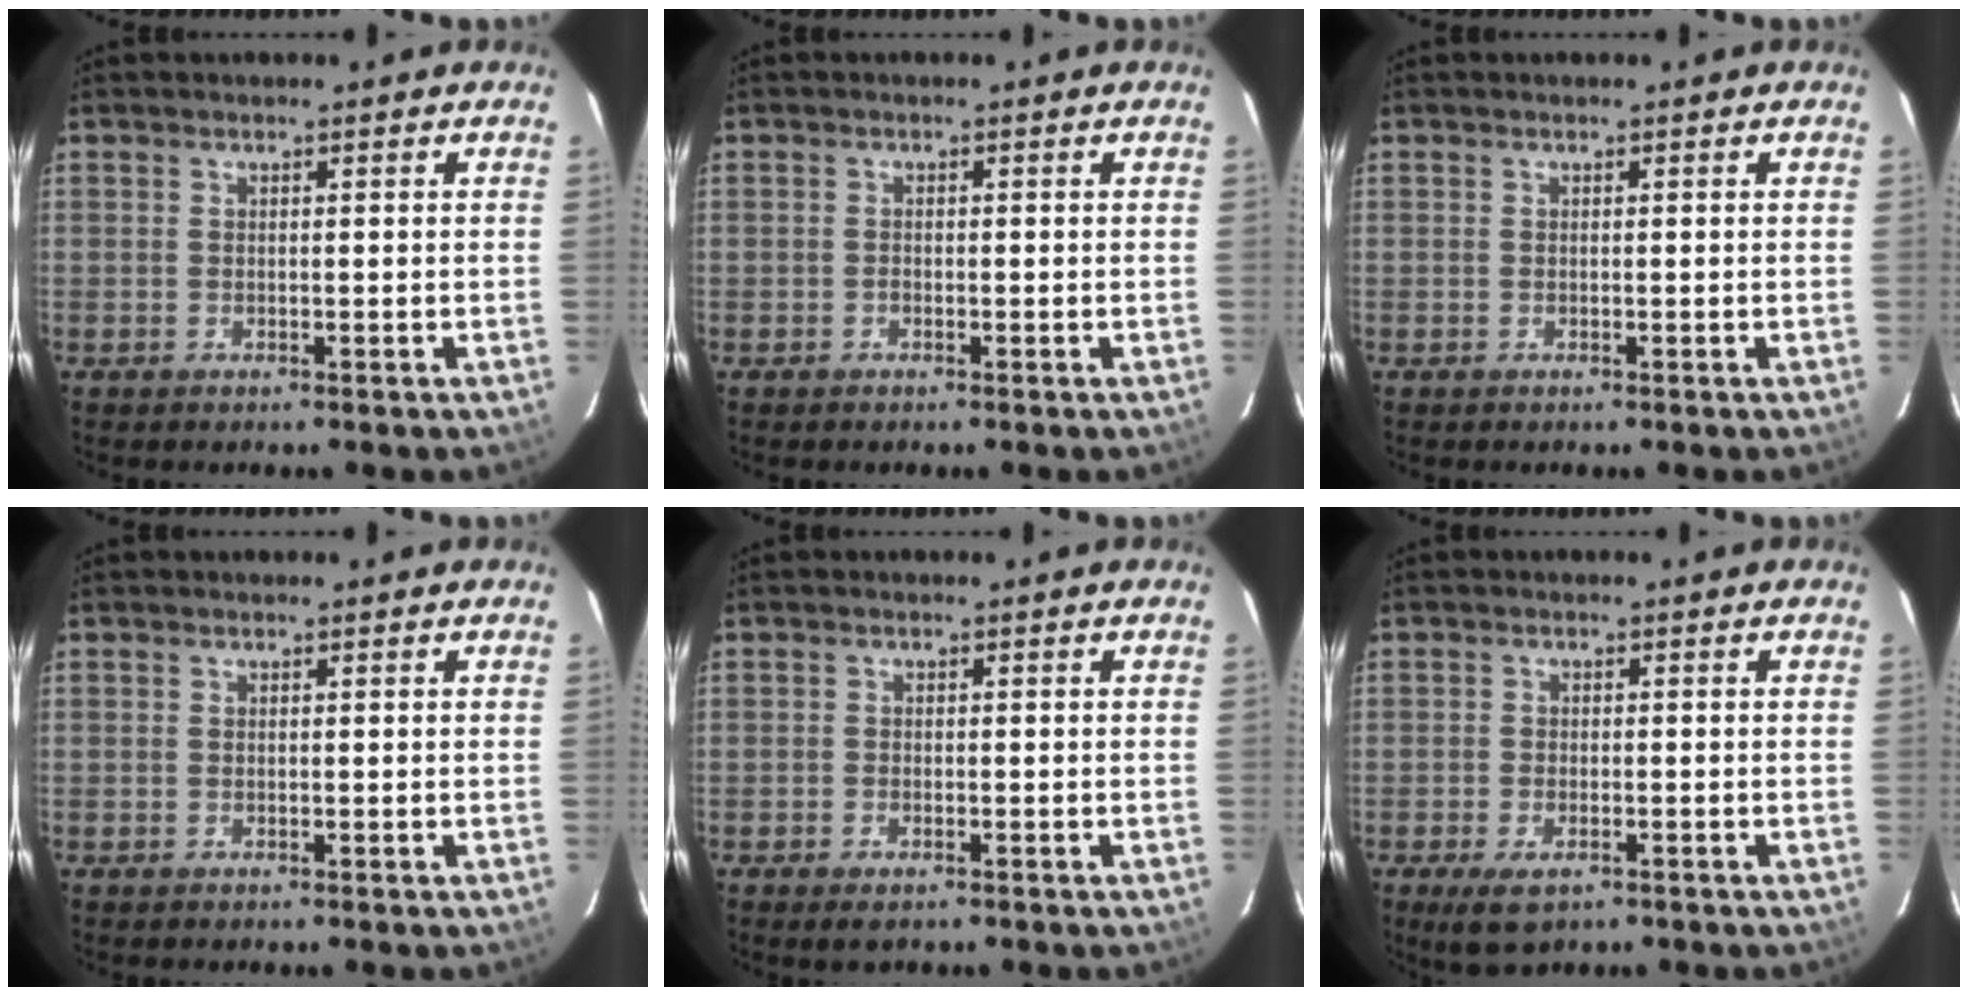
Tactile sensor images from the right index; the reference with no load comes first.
{"total": 0.5, "force": [-0.3, 0.4, 0.1], "torque": [-0.001, 0.001, -0.006]}
{"total": 0.0}
{"total": 0.0}
{"total": 2.0, "force": [-1.4, 0.9, 1.1], "torque": [-0.027, -0.006, -0.028]}
{"total": 5.3, "force": [-3.1, 2.5, 3.4], "torque": [-0.078, -0.019, -0.054]}